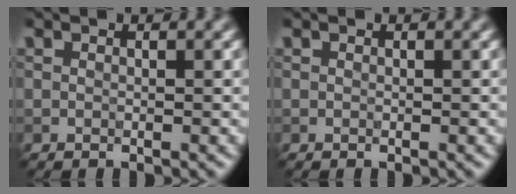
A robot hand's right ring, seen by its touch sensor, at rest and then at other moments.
{"total": 0.0}